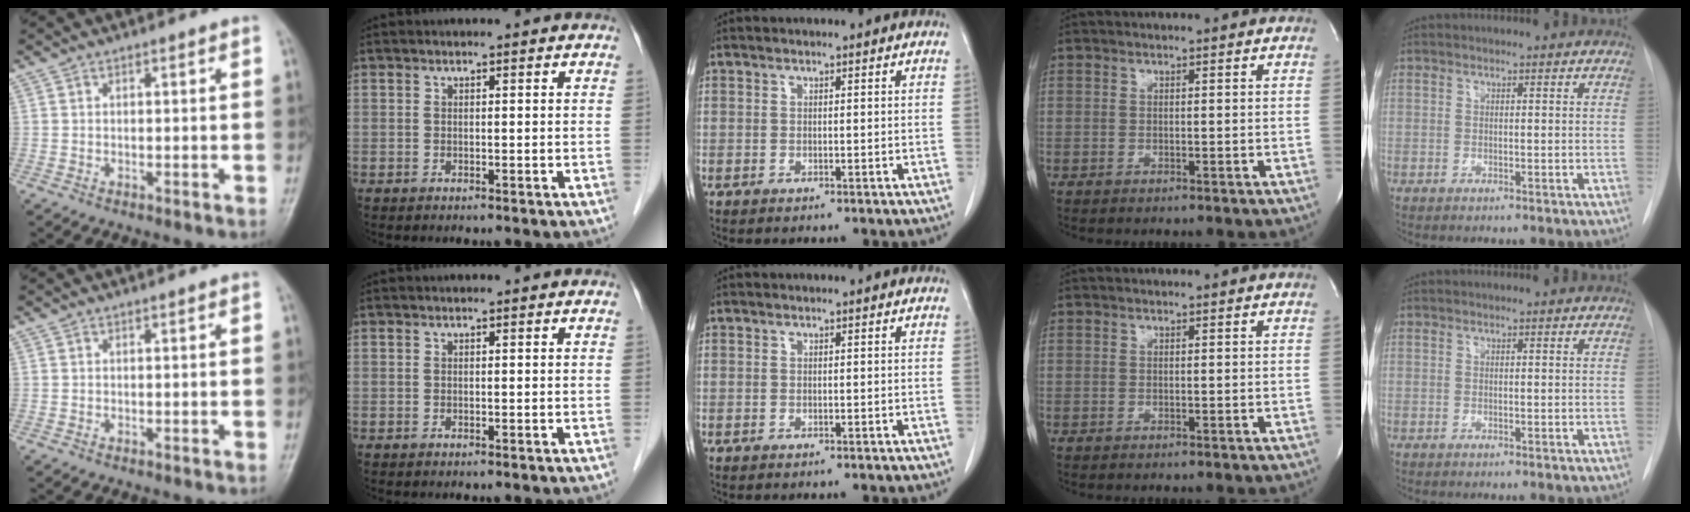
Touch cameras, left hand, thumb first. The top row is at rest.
{}